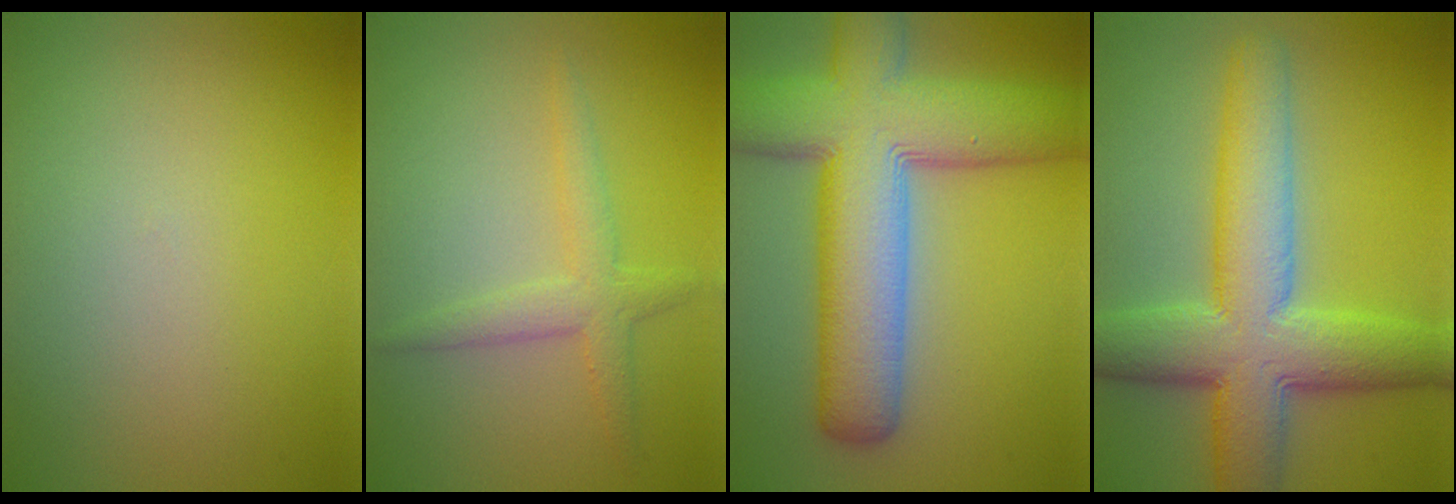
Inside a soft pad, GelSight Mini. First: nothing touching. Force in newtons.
{"total": 2.5, "press": 2.5, "slide": 0.1}
{"total": 12.6, "press": 12.6, "slide": 0.6}
{"total": 9.8, "press": 9.8, "slide": 0.3}